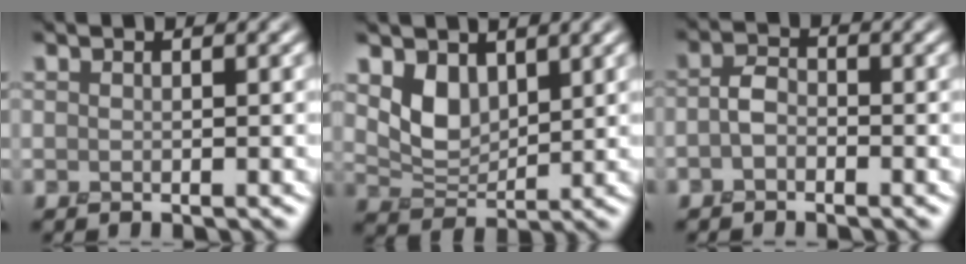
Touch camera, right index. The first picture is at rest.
{"total": 3.4, "force": [1.4, 2.2, 2.2], "torque": [-0.049, -0.011, 0.027]}
{"total": 2.0, "force": [-1.2, 1.2, 0.9], "torque": [-0.018, 0.003, -0.031]}